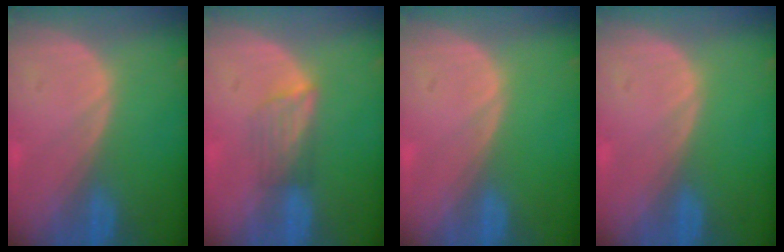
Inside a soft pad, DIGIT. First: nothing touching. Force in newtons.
{"total": 3.5, "press": 3.2, "slide": 1.4}
{"total": 0.0}
{"total": 0.0}